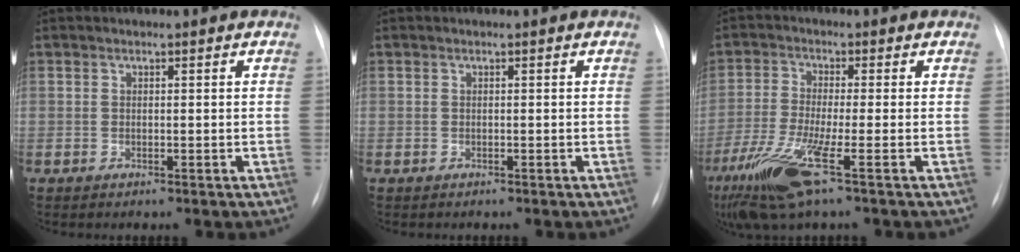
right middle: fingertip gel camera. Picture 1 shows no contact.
{"total": 0.0}
{"total": 10.4, "force": [-5.4, 0.4, 8.9], "torque": [-0.188, -0.029, -0.107]}